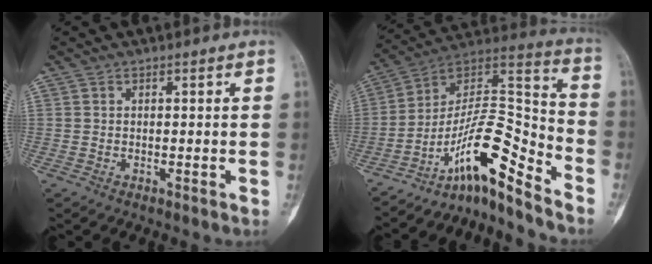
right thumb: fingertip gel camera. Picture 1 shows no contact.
{"total": 14.9, "force": [-10.4, 3.3, 10.1], "torque": [-0.163, 0.131, -0.181]}